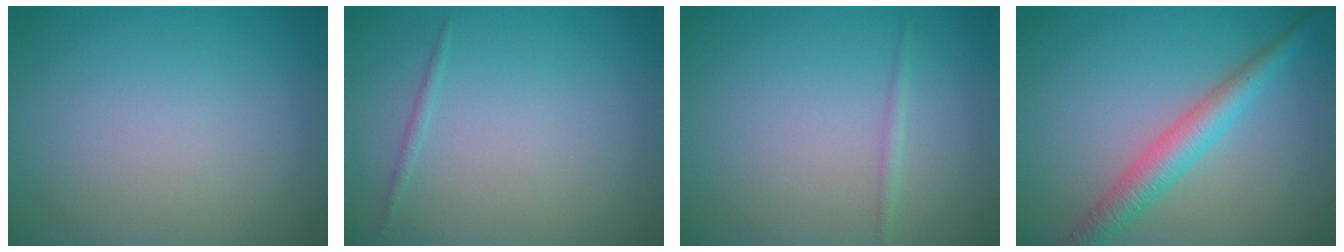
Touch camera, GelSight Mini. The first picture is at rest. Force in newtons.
{"total": 0.6, "press": 0.6, "slide": 0.1}
{"total": 0.8, "press": 0.8, "slide": 0.0}
{"total": 3.9, "press": 3.9, "slide": 0.1}